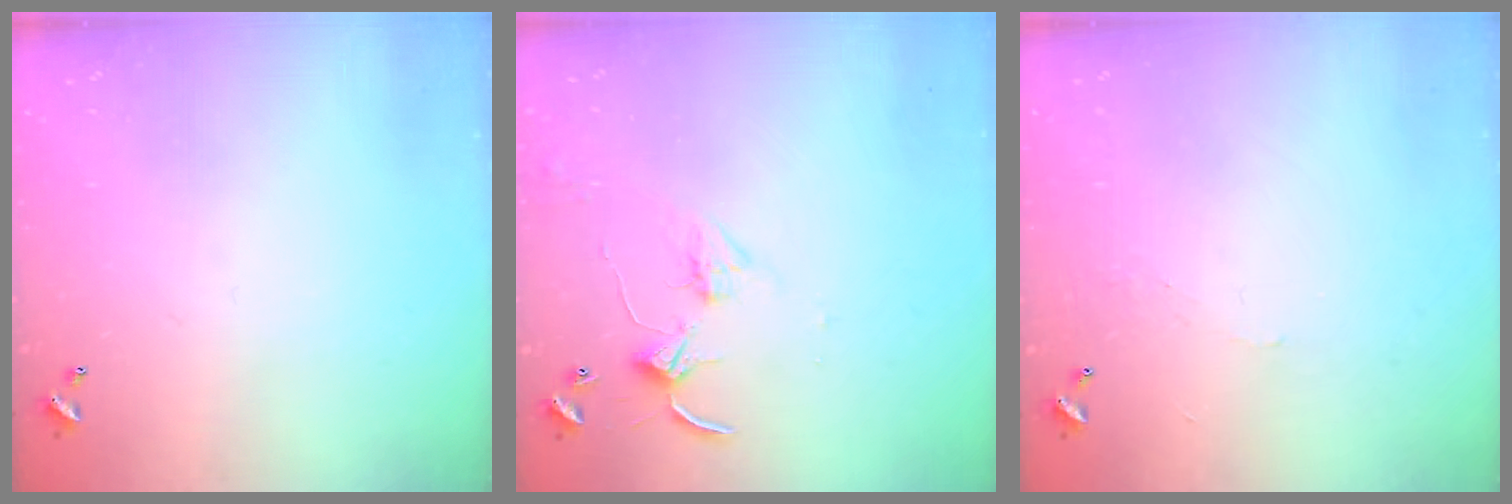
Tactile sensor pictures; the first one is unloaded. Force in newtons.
{"total": 2.8, "press": 2.8, "slide": 0.4}
{"total": 2.1, "press": 2.1, "slide": 0.6}